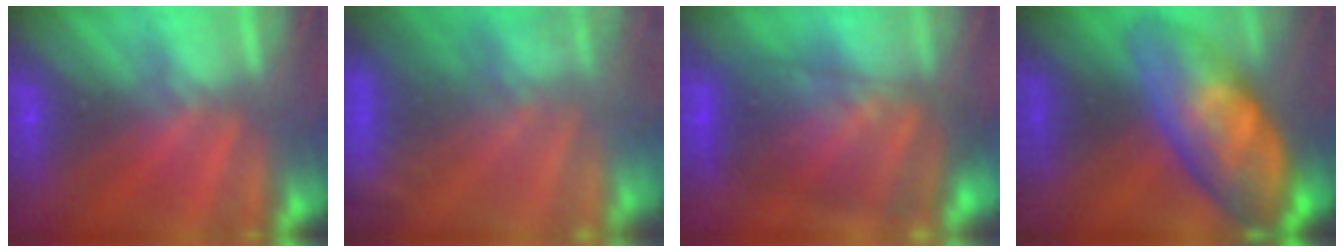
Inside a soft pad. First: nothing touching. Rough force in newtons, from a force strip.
{"total": 11.8}
{"total": 7.1}
{"total": 9.1}